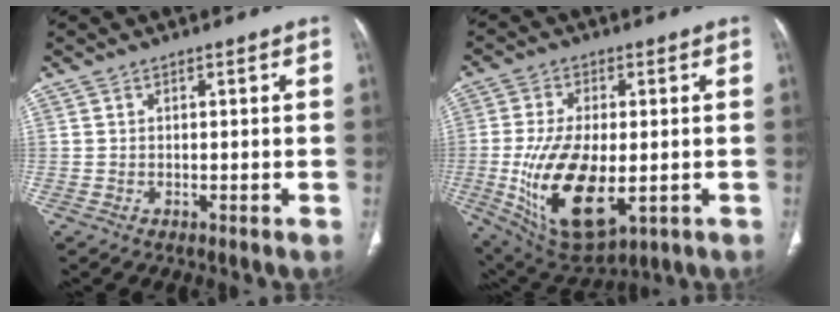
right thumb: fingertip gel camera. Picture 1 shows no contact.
{"total": 17.6, "force": [-3.2, 8.8, 15.0], "torque": [-0.282, -0.018, -0.033]}